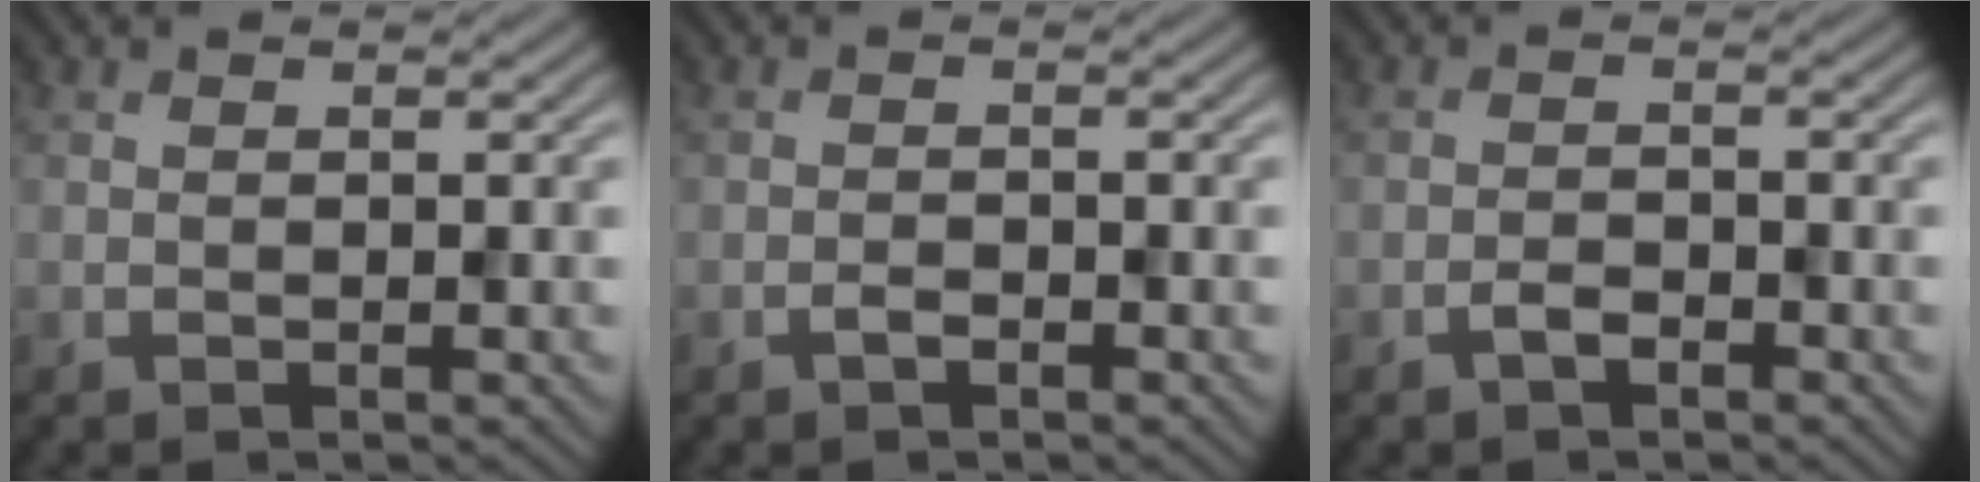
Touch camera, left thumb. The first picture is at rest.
{"total": 1.3, "force": [-0.9, 0.6, 0.7], "torque": [-0.013, 0.001, -0.018]}
{"total": 1.8, "force": [-1.3, 0.8, 1.0], "torque": [-0.019, 0.002, -0.026]}